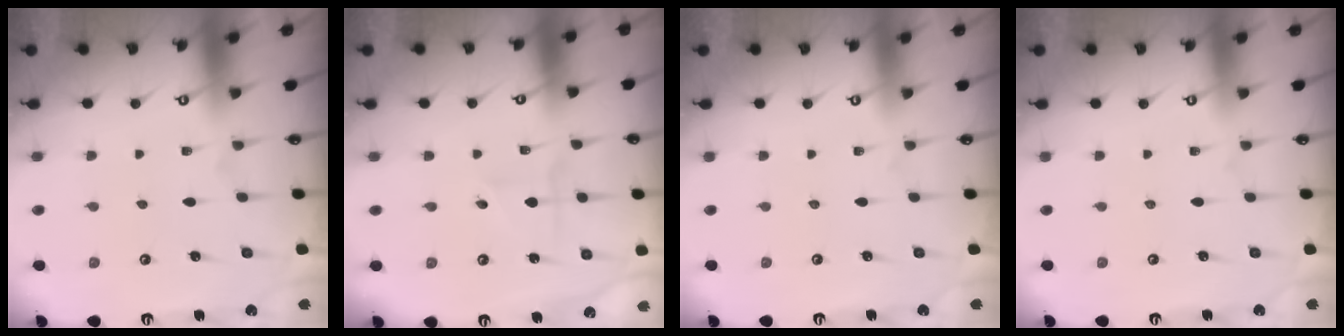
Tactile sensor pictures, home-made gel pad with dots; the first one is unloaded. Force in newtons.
{"total": 1.8, "press": 1.7, "slide": 0.6}
{"total": 0.0}
{"total": 0.0}